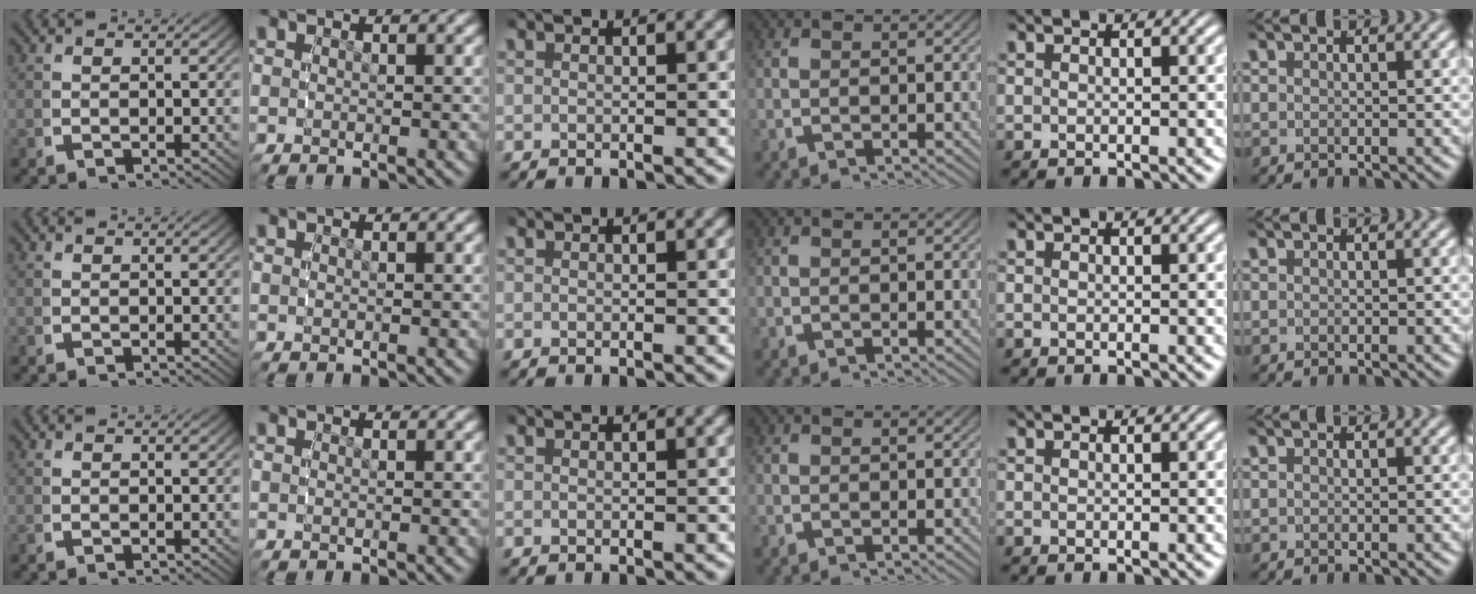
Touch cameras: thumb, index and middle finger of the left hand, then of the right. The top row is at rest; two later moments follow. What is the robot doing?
{"motion": "reach", "object": "pen bag"}